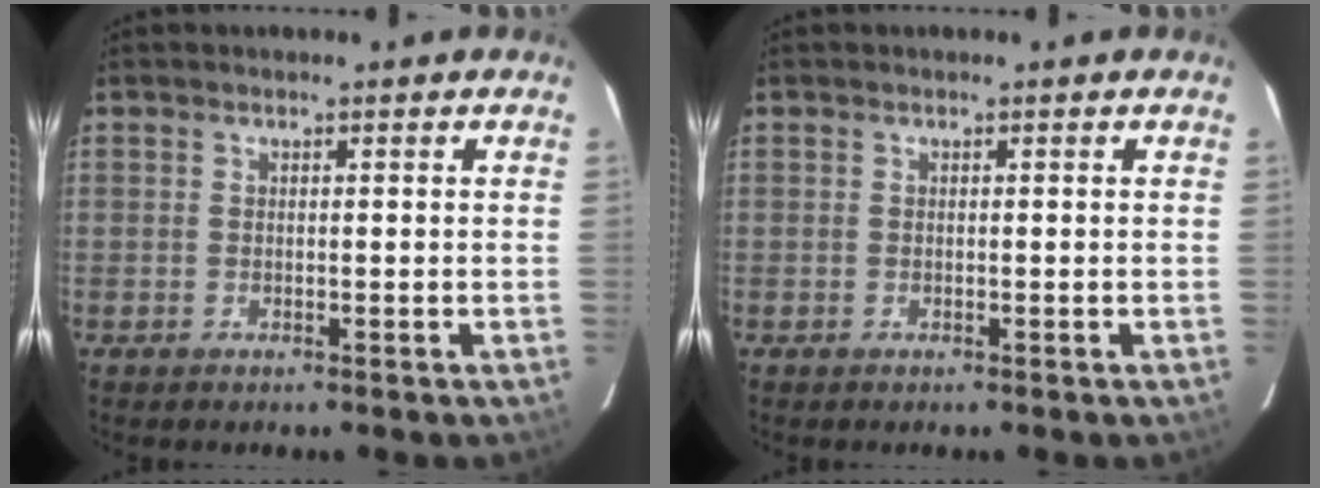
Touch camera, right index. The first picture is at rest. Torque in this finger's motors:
{"motor_torque": [0.00, 0.00, 0.02, 0.01]}